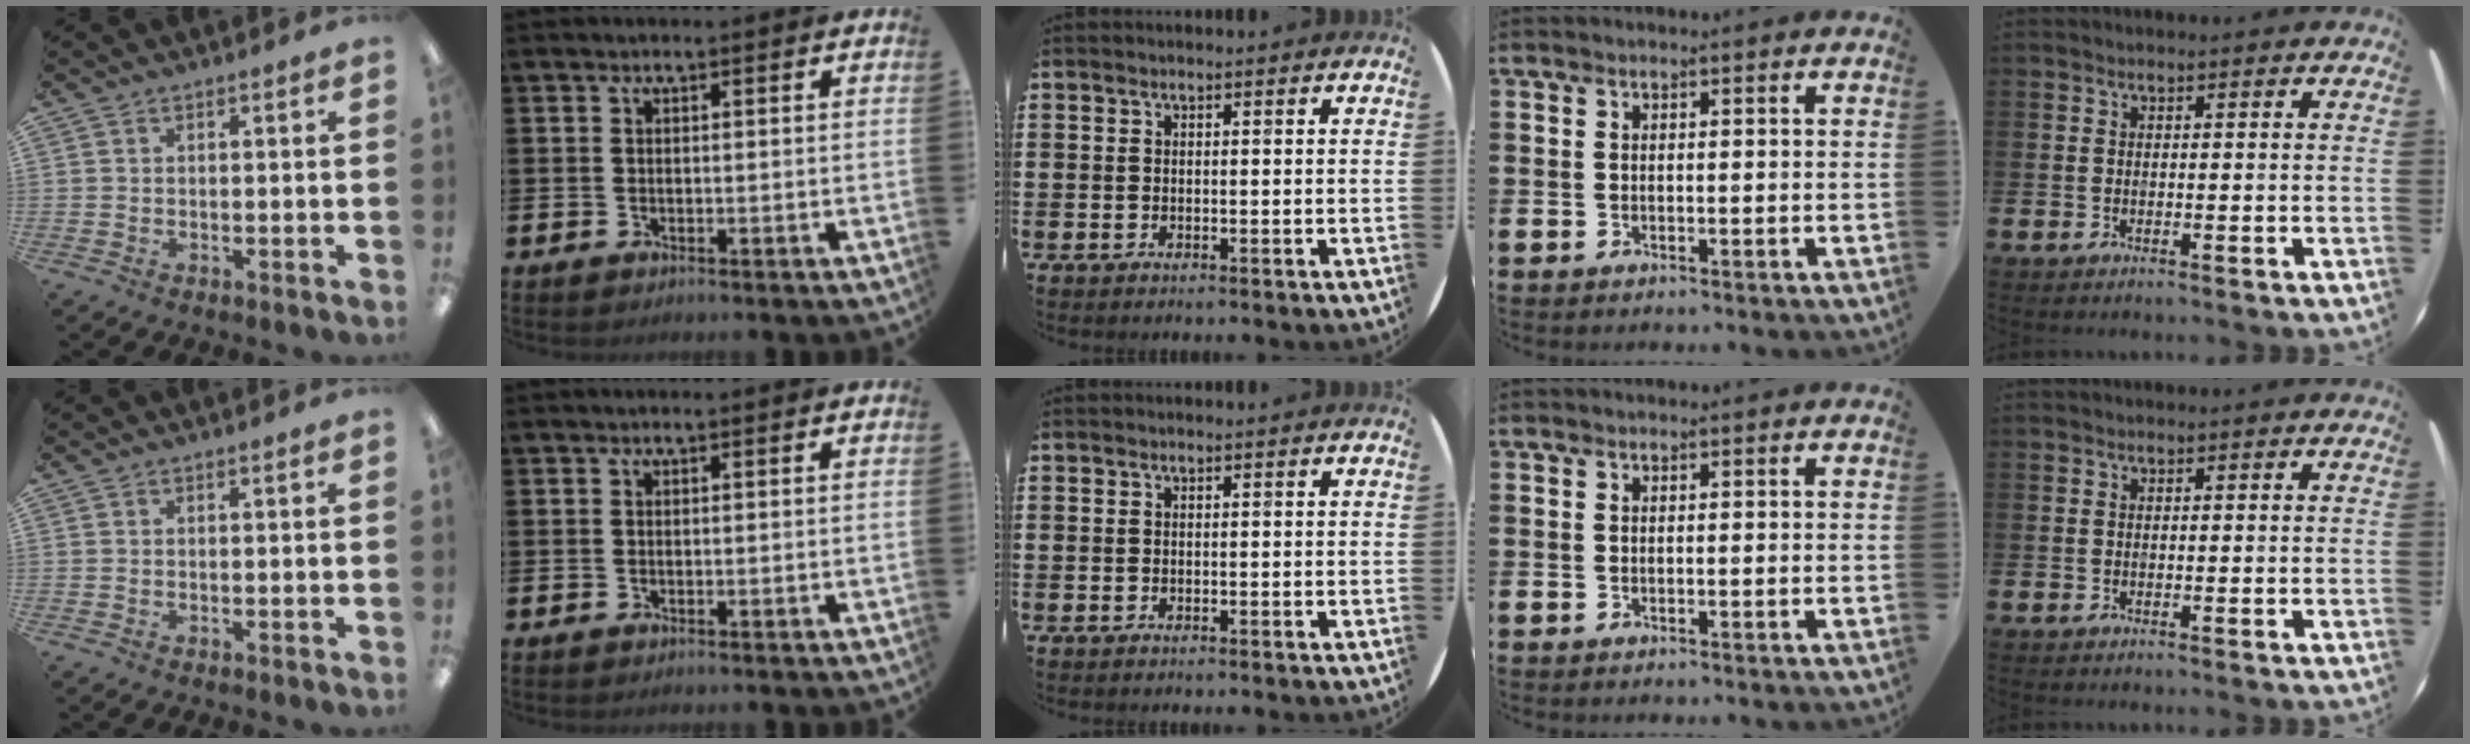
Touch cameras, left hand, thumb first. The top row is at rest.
{}